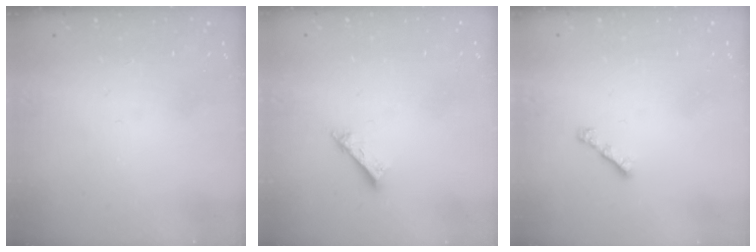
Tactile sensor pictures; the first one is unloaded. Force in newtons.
{"total": 2.6, "press": 2.6, "slide": 0.1}
{"total": 2.6, "press": 2.5, "slide": 0.7}